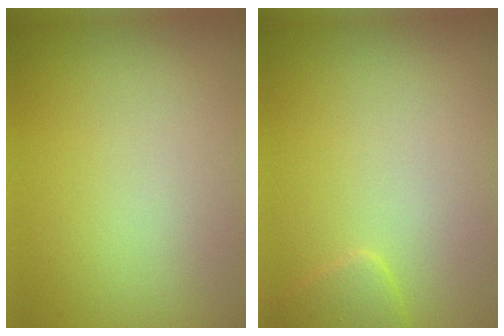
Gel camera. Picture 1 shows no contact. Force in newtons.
{"total": 1.4, "press": 1.4, "slide": 0.1}